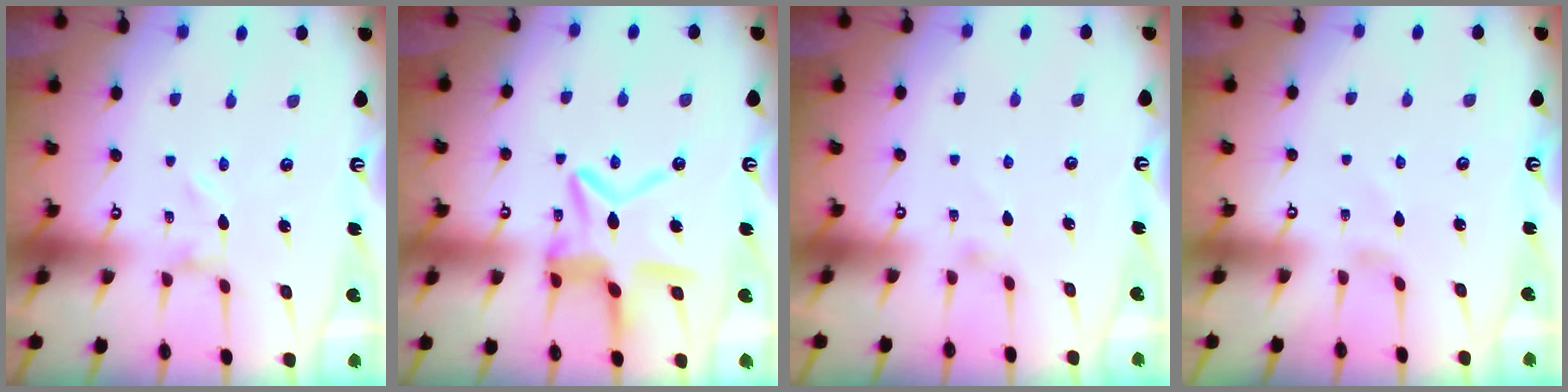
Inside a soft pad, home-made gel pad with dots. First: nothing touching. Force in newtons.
{"total": 14.9, "press": 14.9, "slide": 1.3}
{"total": 1.3, "press": 1.3, "slide": 0.3}
{"total": 1.2, "press": 1.2, "slide": 0.3}